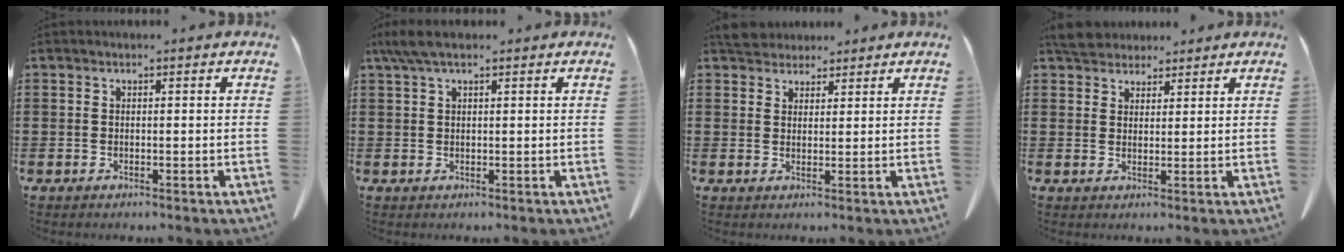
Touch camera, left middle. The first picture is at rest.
{"total": 3.4, "force": [1.9, 0.9, 2.7], "torque": [-0.057, 0.004, 0.034]}
{"total": 4.1, "force": [3.7, 1.5, 0.8], "torque": [-0.019, -0.003, 0.071]}
{"total": 4.4, "force": [4.0, 1.7, 0.9], "torque": [-0.024, -0.003, 0.075]}